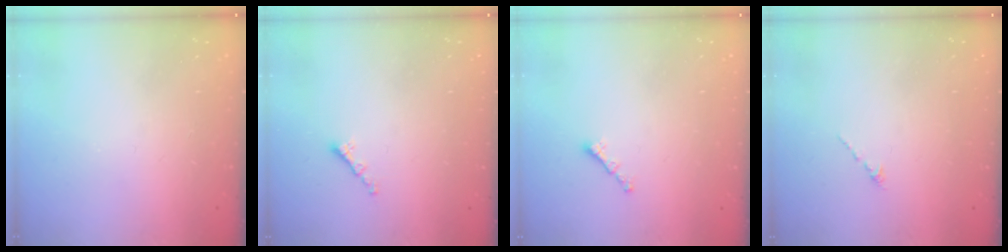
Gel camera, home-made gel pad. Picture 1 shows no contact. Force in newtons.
{"total": 1.3, "press": 1.2, "slide": 0.5}
{"total": 0.8, "press": 0.7, "slide": 0.4}
{"total": 0.0}